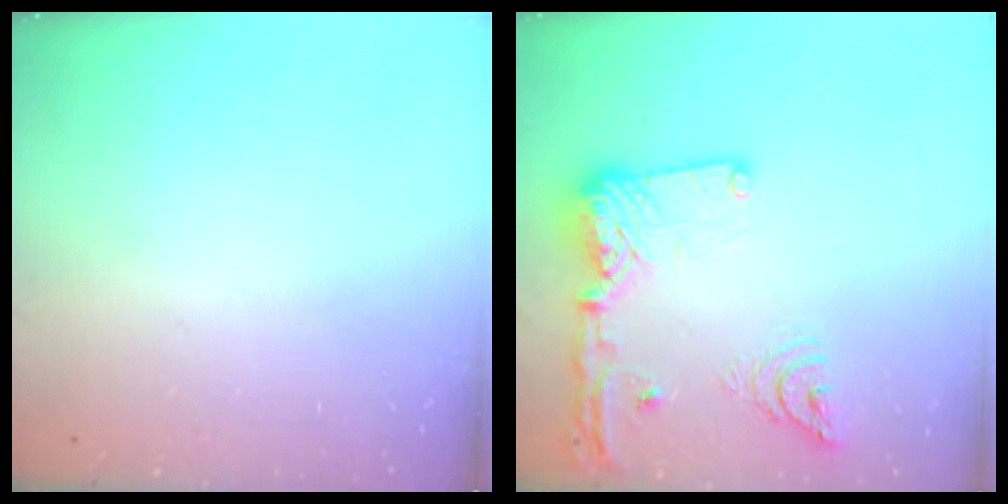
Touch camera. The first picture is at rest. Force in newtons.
{"total": 20.1, "press": 19.9, "slide": 3.0}